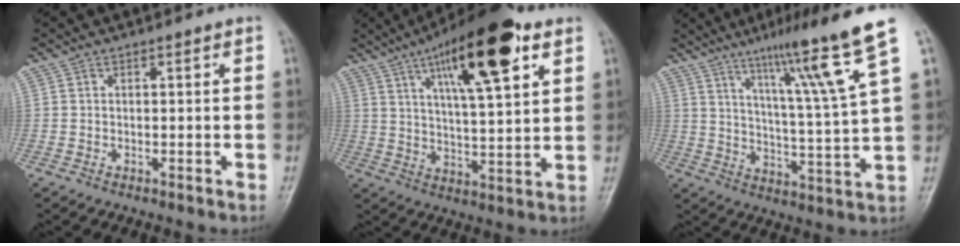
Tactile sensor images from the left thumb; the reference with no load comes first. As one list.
[{"total": 19.0, "force": [9.5, 5.4, 15.6], "torque": [-0.224, -0.025, 0.152]}, {"total": 15.3, "force": [9.5, -0.9, 12.0], "torque": [-0.184, -0.052, 0.146]}]